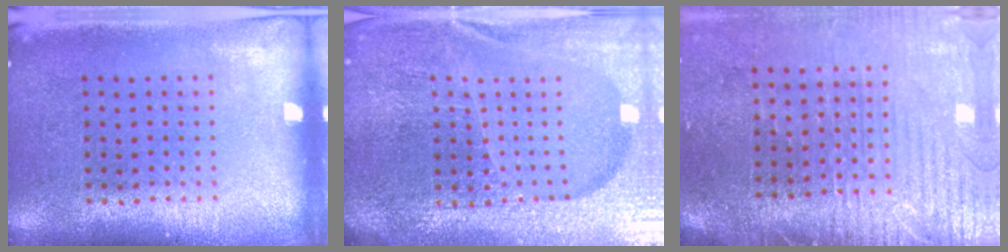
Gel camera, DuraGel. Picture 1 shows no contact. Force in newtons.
{"total": 5.8, "press": 5.1, "slide": 2.7}
{"total": 3.7, "press": 3.3, "slide": 1.5}